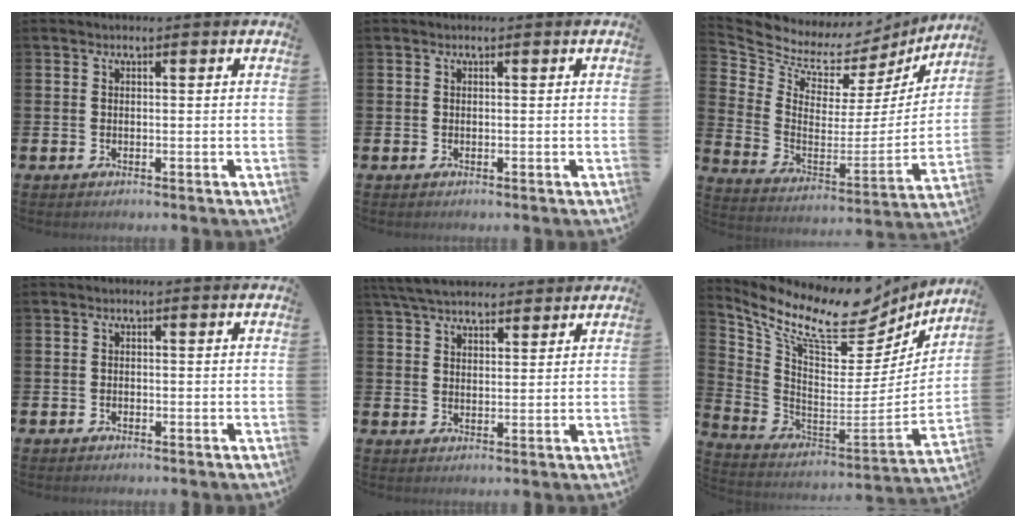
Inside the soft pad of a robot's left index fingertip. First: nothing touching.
{"total": 0.0}
{"total": 7.1, "force": [6.1, 3.5, 1.1], "torque": [-0.066, -0.057, 0.103]}
{"total": 0.5, "force": [-0.4, 0.3, 0.1], "torque": [-0.005, 0.004, -0.009]}
{"total": 5.5, "force": [5.2, 1.4, 1.2], "torque": [-0.047, -0.012, 0.097]}
{"total": 10.9, "force": [7.9, 5.1, 5.5], "torque": [-0.127, -0.066, 0.129]}